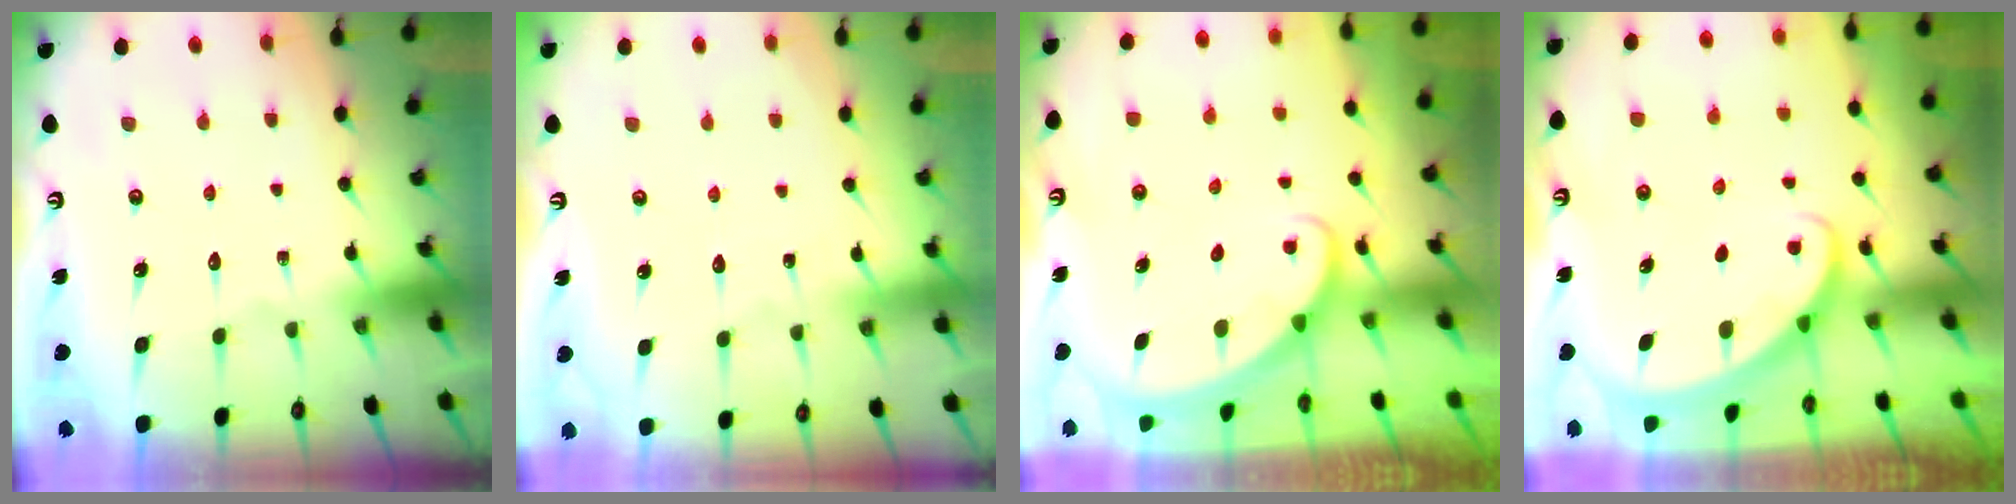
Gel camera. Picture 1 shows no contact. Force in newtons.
{"total": 1.0, "press": 1.0, "slide": 0.2}
{"total": 1.7, "press": 1.7, "slide": 0.1}
{"total": 2.1, "press": 2.1, "slide": 0.1}